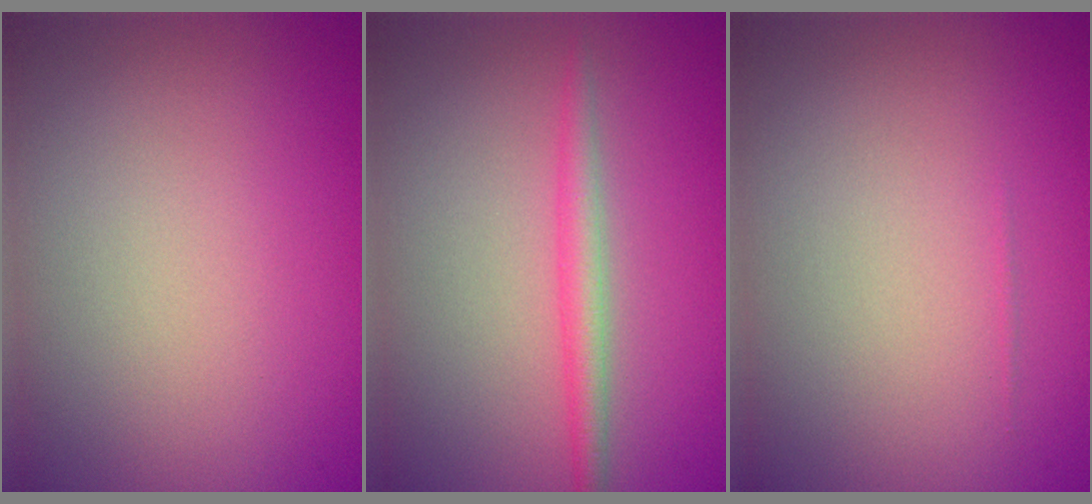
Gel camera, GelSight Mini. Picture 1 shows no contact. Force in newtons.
{"total": 2.2, "press": 2.2, "slide": 0.1}
{"total": 0.0}